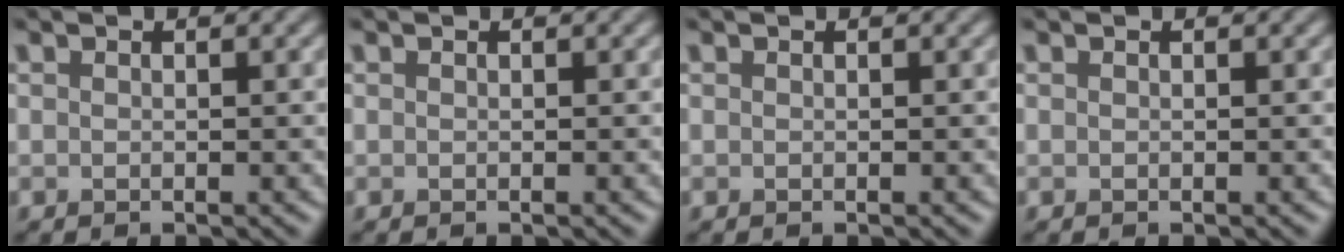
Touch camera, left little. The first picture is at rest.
{"total": 0.0}
{"total": 0.0}
{"total": 0.0}